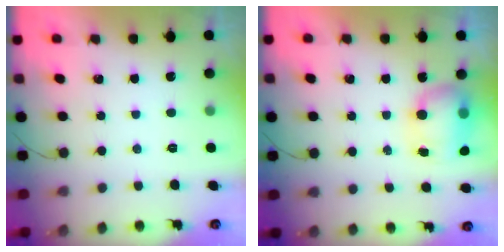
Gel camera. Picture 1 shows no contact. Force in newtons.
{"total": 8.3, "press": 8.2, "slide": 1.5}